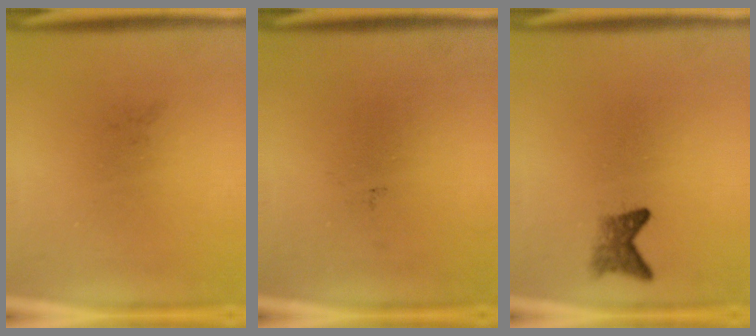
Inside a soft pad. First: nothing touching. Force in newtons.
{"total": 0.0}
{"total": 2.4}